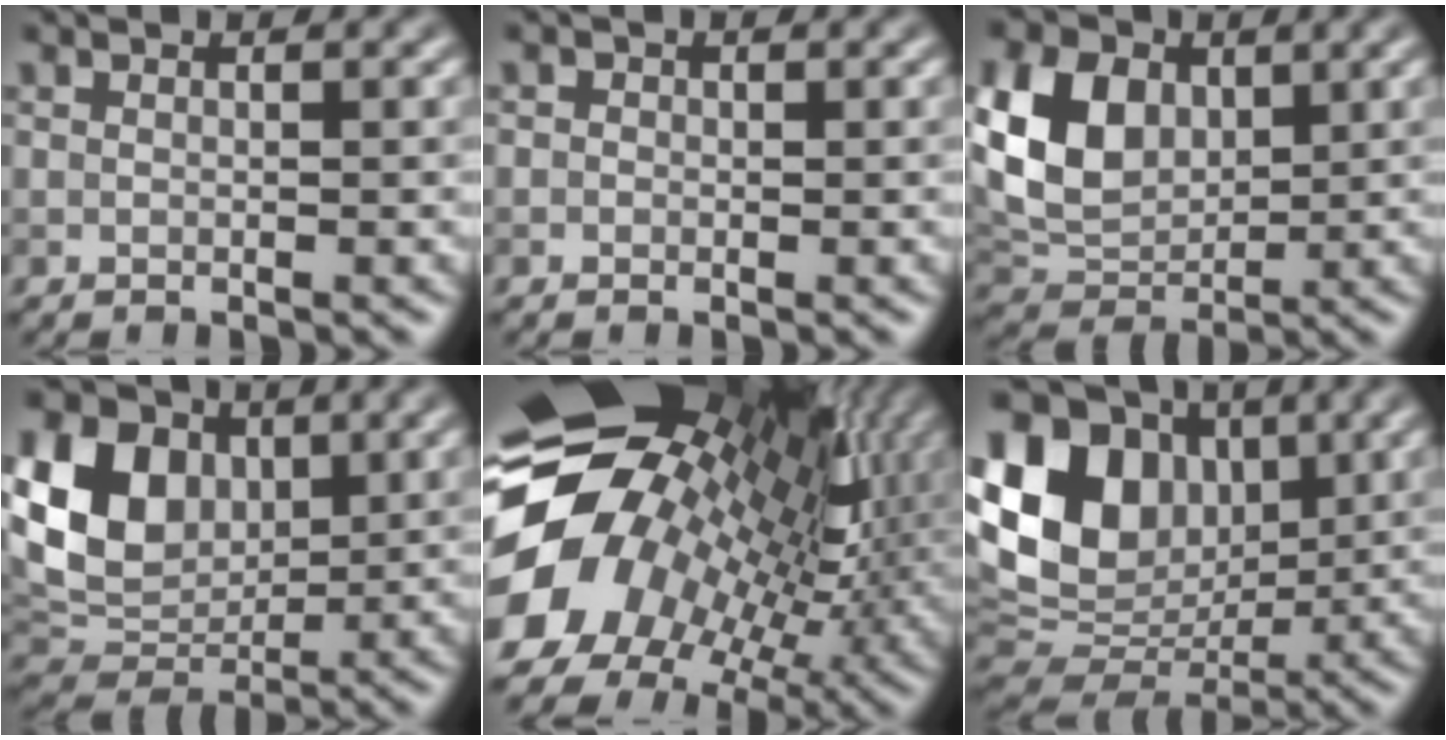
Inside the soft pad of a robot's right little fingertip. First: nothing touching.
{"total": 1.1, "force": [0.1, 1.0, 0.3], "torque": [0.008, -0.005, -0.014]}
{"total": 7.5, "force": [1.7, 5.5, 4.8], "torque": [-0.112, 0.001, 0.031]}
{"total": 9.6, "force": [2.3, 7.2, 6.0], "torque": [-0.136, 0.005, 0.037]}
{"total": 18.2, "force": [0.0, 14.6, 10.9], "torque": [-0.217, -0.020, 0.013]}
{"total": 14.7, "force": [3.5, 11.0, 9.0], "torque": [-0.194, 0.025, 0.068]}